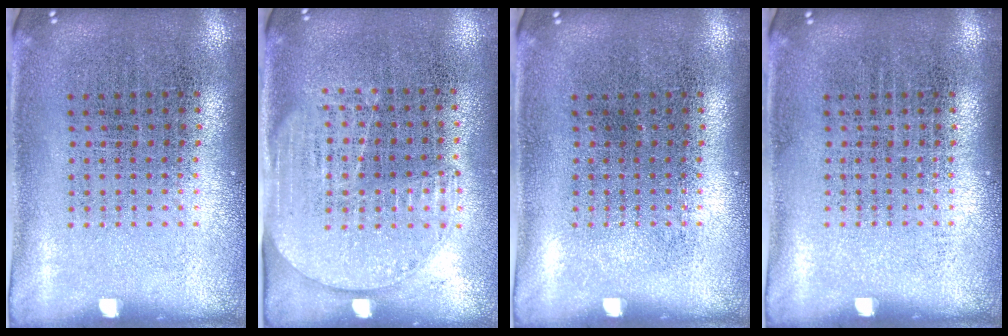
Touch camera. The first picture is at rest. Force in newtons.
{"total": 1.5, "press": 1.2, "slide": 0.9}
{"total": 0.0}
{"total": 0.0}